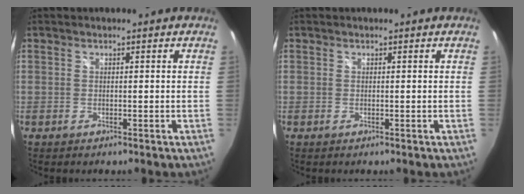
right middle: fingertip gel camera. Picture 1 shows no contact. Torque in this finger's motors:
{"motor_torque": [0.00, 0.00, 0.00, 0.00]}